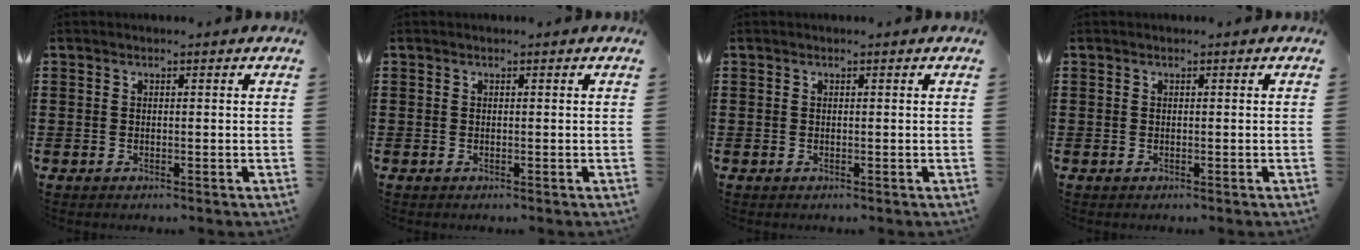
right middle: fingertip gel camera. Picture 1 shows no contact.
{"total": 0.0}
{"total": 0.0}
{"total": 0.0}